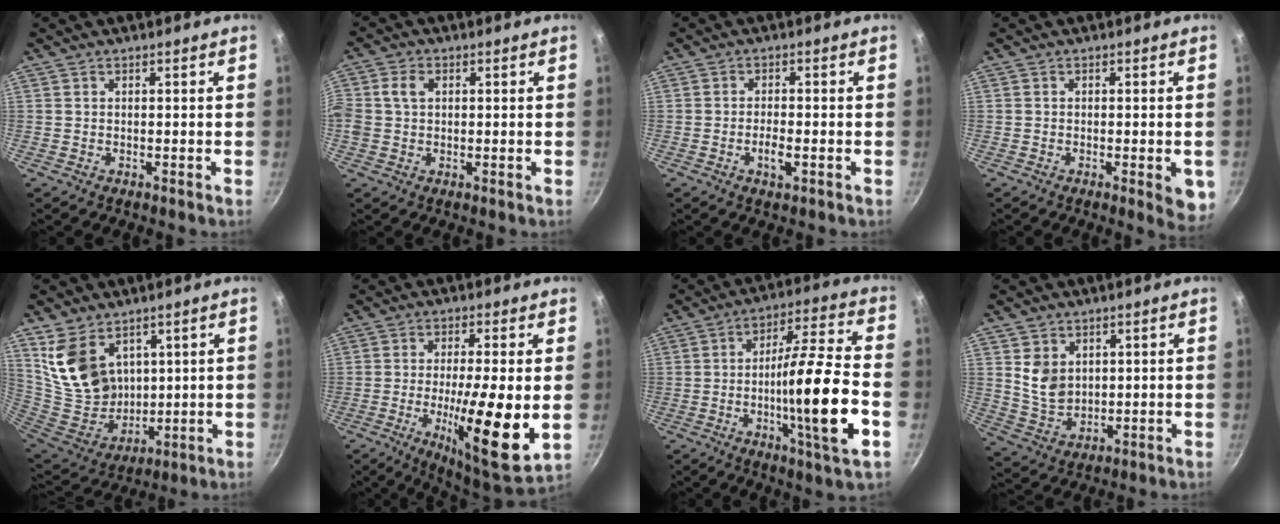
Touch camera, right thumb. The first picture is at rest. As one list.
[{"total": 4.5, "force": [0.8, 3.4, 2.9], "torque": [-0.051, 0.008, 0.007]}, {"total": 3.3, "force": [-1.2, 1.1, 2.9], "torque": [-0.054, 0.006, -0.023]}, {"total": 5.0, "force": [-1.4, 1.6, 4.5], "torque": [-0.044, -0.003, -0.018]}, {"total": 14.6, "force": [7.2, 10.1, 7.8], "torque": [-0.125, -0.053, 0.159]}, {"total": 16.3, "force": [-2.4, 3.0, 15.9], "torque": [-0.245, -0.017, -0.040]}, {"total": 18.6, "force": [-4.4, 1.9, 18.0], "torque": [-0.281, 0.026, -0.072]}, {"total": 7.2, "force": [2.1, 5.5, 4.2], "torque": [-0.060, -0.021, 0.052]}]